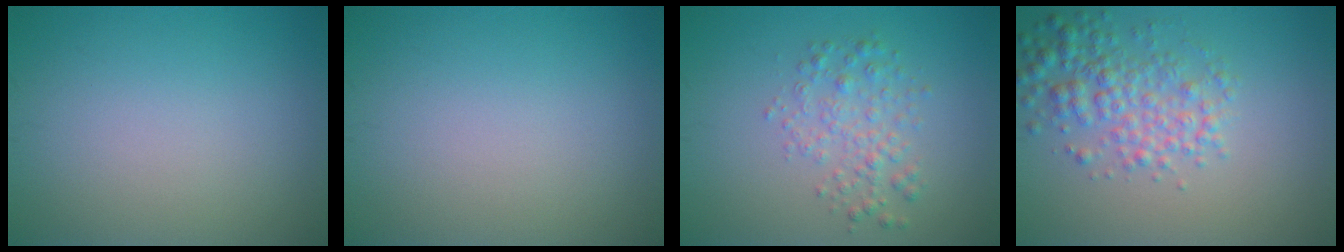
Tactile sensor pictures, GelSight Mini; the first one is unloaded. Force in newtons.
{"total": 0.0}
{"total": 2.5, "press": 2.5, "slide": 0.1}
{"total": 4.1, "press": 4.1, "slide": 0.1}